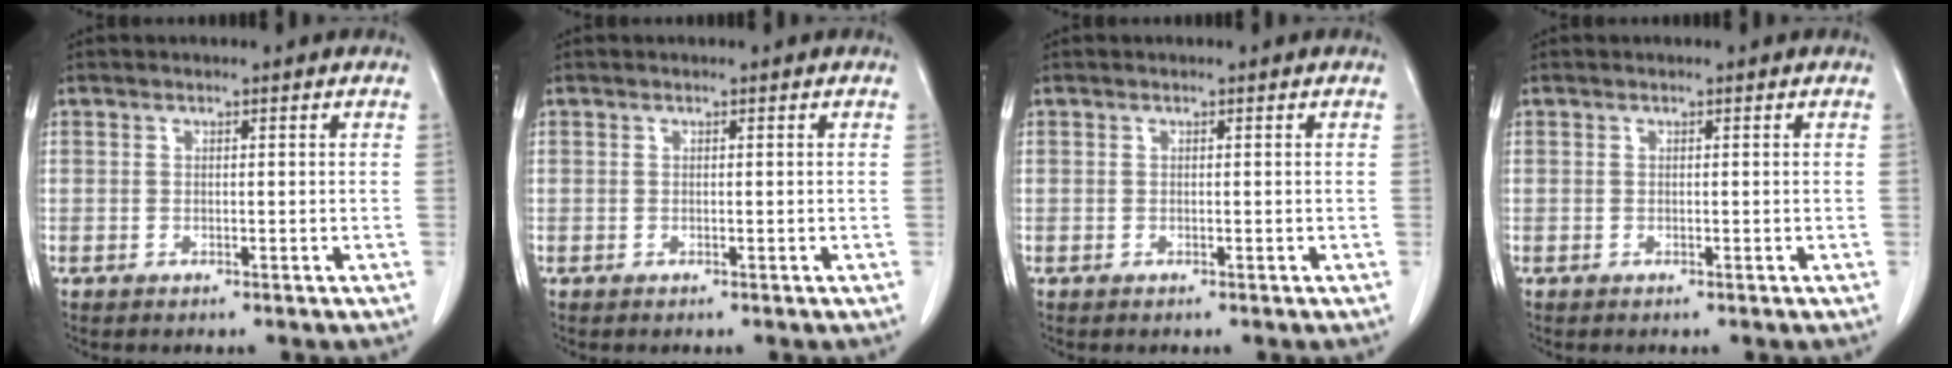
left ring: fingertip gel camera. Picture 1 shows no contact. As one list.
[{"total": 0.0}, {"total": 0.0}, {"total": 0.0}]